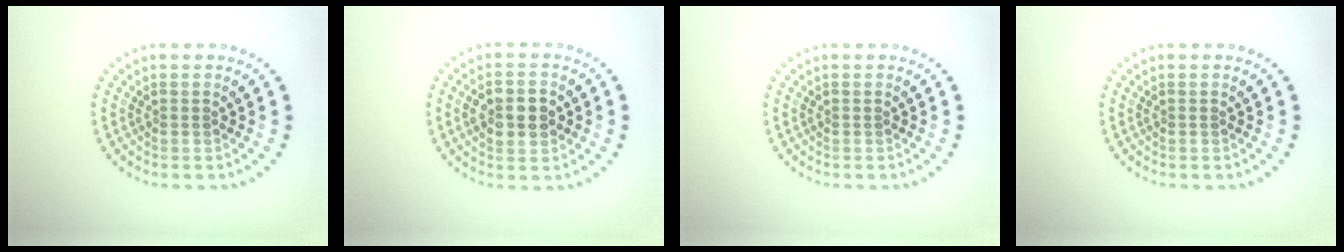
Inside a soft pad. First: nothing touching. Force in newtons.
{"total": 4.2, "press": 4.2, "slide": 0.1}
{"total": 0.0}
{"total": 0.0}